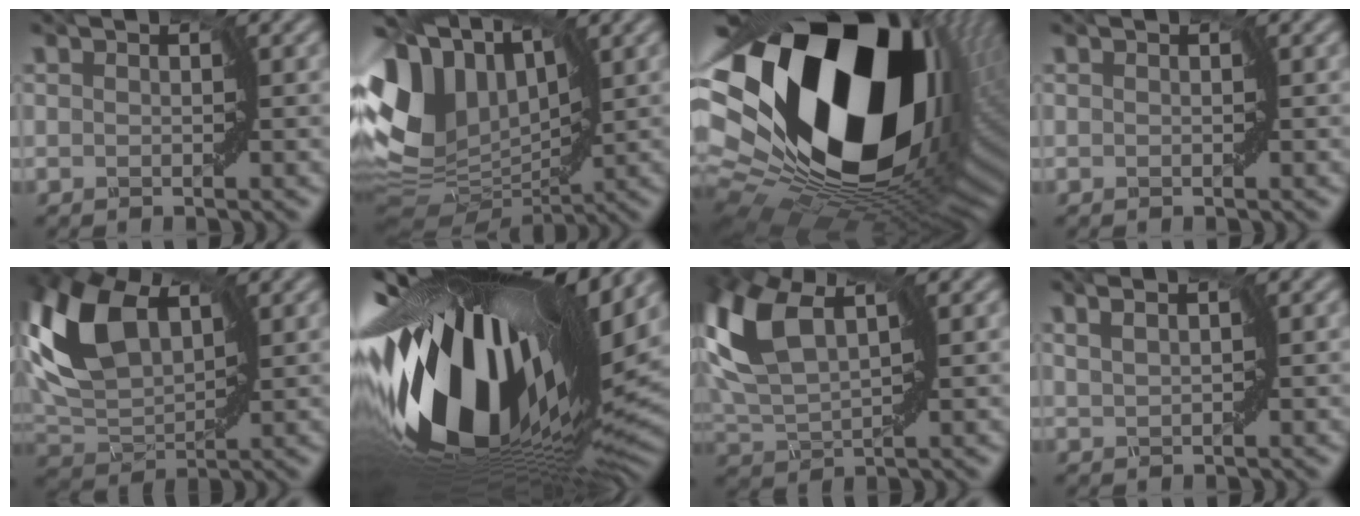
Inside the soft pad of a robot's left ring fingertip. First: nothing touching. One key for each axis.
{"total": 10.2, "fx": 2.9, "fy": 6.5, "fz": 7.3, "tx": -0.180, "ty": 0.005, "tz": 0.058}
{"total": 22.6, "fx": 4.6, "fy": 13.5, "fz": 17.6, "tx": -0.345, "ty": -0.072, "tz": 0.111}
{"total": 0.0}
{"total": 9.0, "fx": 3.5, "fy": 5.1, "fz": 6.6, "tx": -0.169, "ty": 0.020, "tz": 0.075}
{"total": 18.7, "fx": 1.0, "fy": 8.0, "fz": 16.8, "tx": -0.340, "ty": -0.054, "tz": 0.023}
{"total": 7.6, "fx": 3.3, "fy": 3.5, "fz": 5.8, "tx": -0.159, "ty": 0.015, "tz": 0.070}
{"total": 0.9, "fx": 0.7, "fy": -0.6, "fz": 0.0, "tx": -0.009, "ty": 0.002, "tz": 0.027}